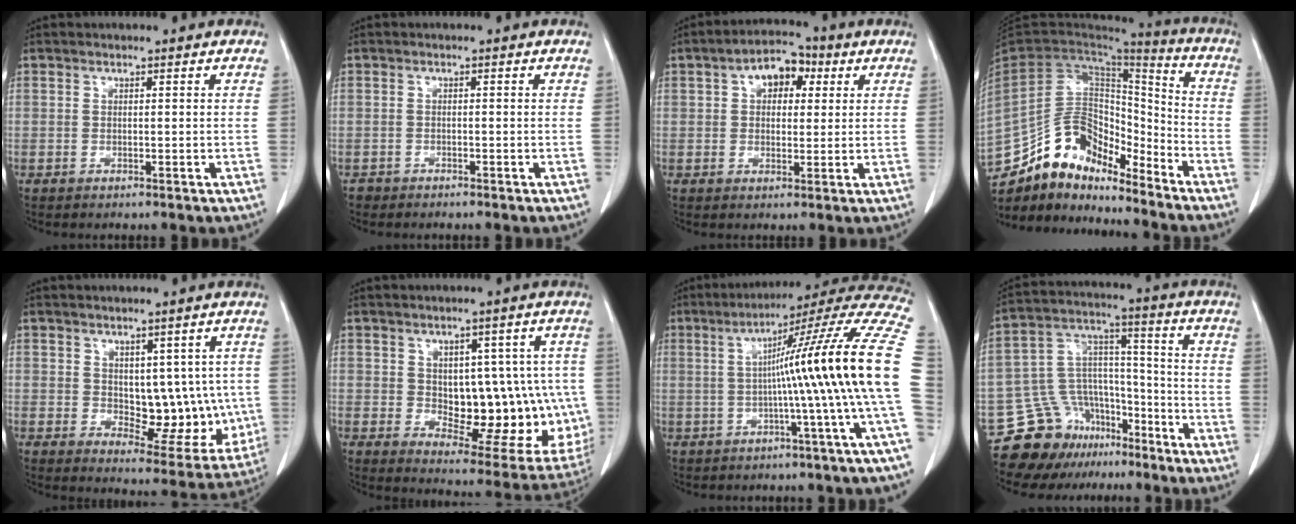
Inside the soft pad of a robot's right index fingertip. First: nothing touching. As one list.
[{"total": 1.1, "force": [-0.9, 0.6, -0.1], "torque": [-0.006, 0.002, -0.019]}, {"total": 6.8, "force": [2.4, 4.1, 4.9], "torque": [-0.075, 0.028, 0.034]}, {"total": 16.4, "force": [-14.0, 6.6, 5.5], "torque": [-0.093, 0.055, -0.254]}, {"total": 10.4, "force": [0.7, 6.0, 8.5], "torque": [-0.088, 0.004, 0.032]}, {"total": 16.1, "force": [-0.1, 8.7, 13.6], "torque": [-0.155, 0.013, 0.028]}, {"total": 19.1, "force": [-0.7, -2.7, 18.9], "torque": [-0.209, 0.030, -0.023]}, {"total": 13.7, "force": [-10.7, 8.2, 2.3], "torque": [-0.040, 0.089, -0.180]}]